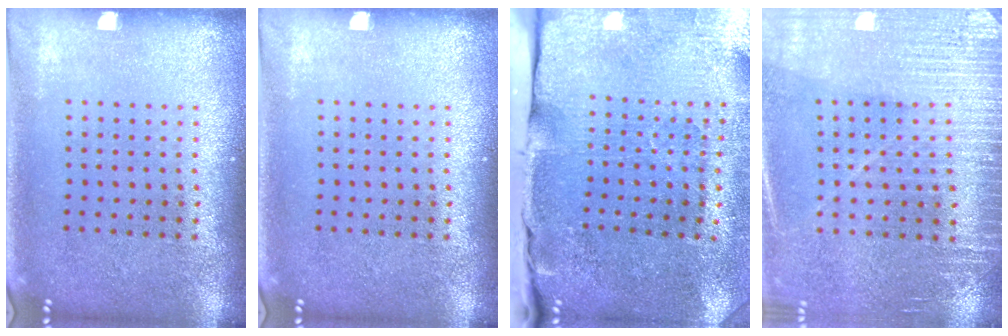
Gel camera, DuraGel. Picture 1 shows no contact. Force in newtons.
{"total": 0.0}
{"total": 4.8, "press": 3.9, "slide": 2.8}
{"total": 3.0, "press": 3.0, "slide": 0.5}